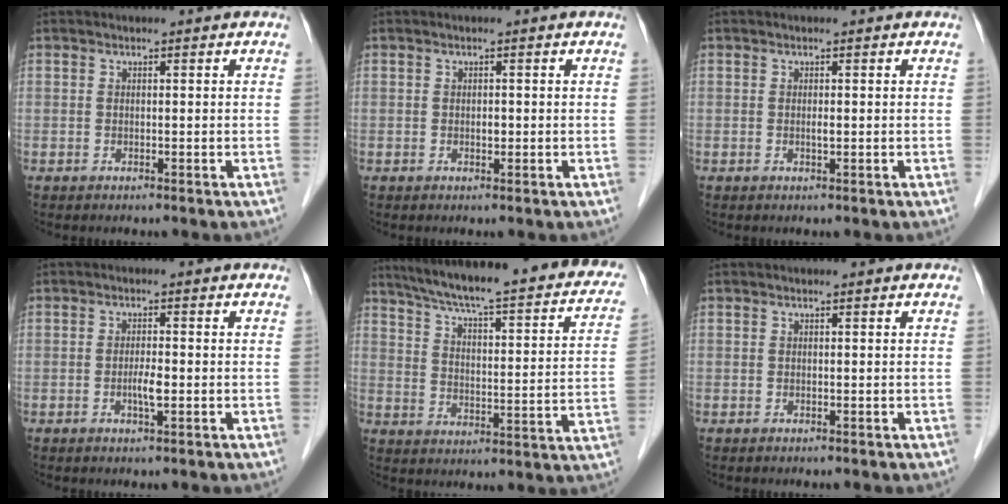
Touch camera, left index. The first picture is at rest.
{"total": 0.7, "force": [-0.1, 0.4, 0.6], "torque": [-0.011, 0.001, -0.002]}
{"total": 0.6, "force": [0.0, 0.1, 0.6], "torque": [-0.013, -0.001, -0.001]}
{"total": 2.3, "force": [-0.6, 0.3, 2.2], "torque": [-0.043, 0.000, -0.010]}
{"total": 29.1, "force": [23.9, 4.5, 16.0], "torque": [-0.239, -0.021, 0.300]}
{"total": 0.0}